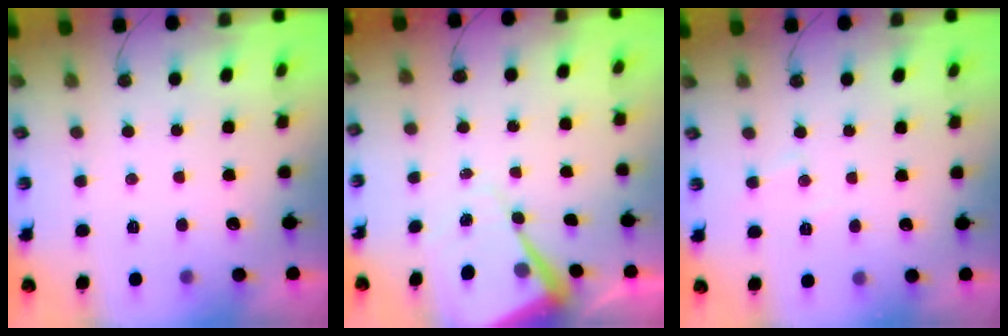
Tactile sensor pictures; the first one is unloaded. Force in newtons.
{"total": 9.7, "press": 9.7, "slide": 0.7}
{"total": 4.4, "press": 4.3, "slide": 0.6}